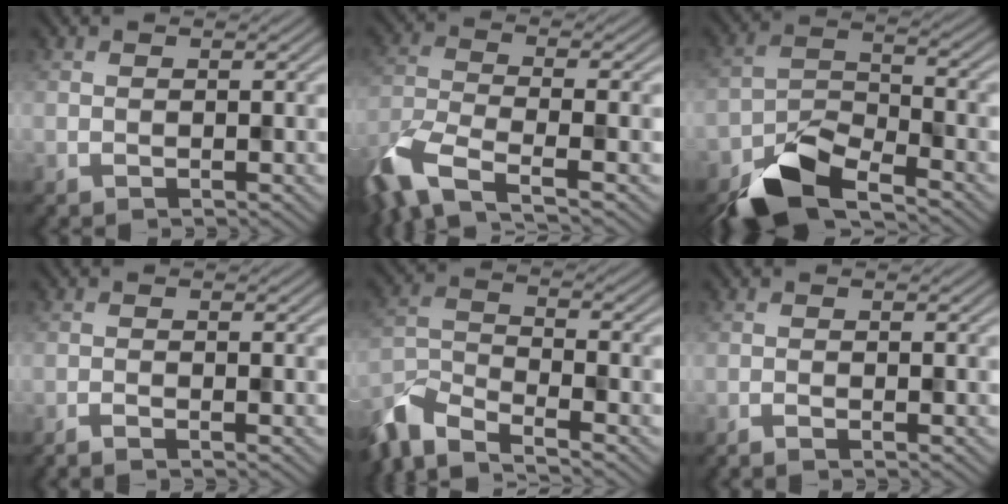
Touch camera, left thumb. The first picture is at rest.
{"total": 9.1, "force": [-5.8, 2.8, 6.4], "torque": [-0.146, -0.022, -0.126]}
{"total": 8.8, "force": [-6.6, 3.2, 5.0], "torque": [-0.089, -0.007, -0.137]}
{"total": 1.4, "force": [-1.0, 0.1, 0.9], "torque": [-0.012, 0.001, -0.026]}
{"total": 7.7, "force": [-6.4, 1.9, 3.7], "torque": [-0.088, -0.015, -0.140]}
{"total": 1.0, "force": [-0.7, 0.1, 0.7], "torque": [-0.010, 0.001, -0.018]}